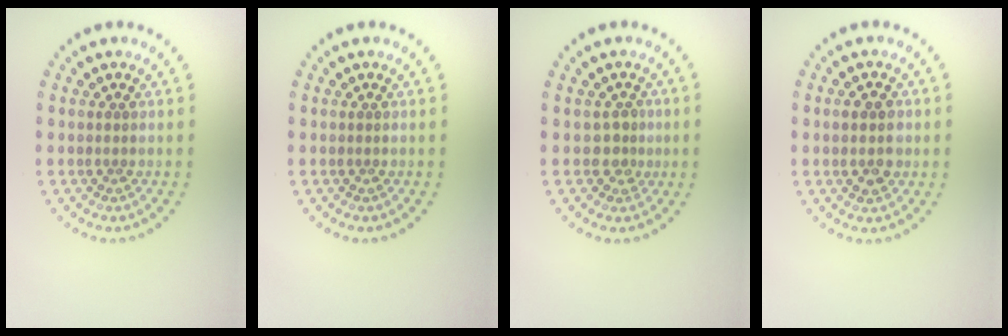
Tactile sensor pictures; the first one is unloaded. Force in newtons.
{"total": 0.0}
{"total": 1.9, "press": 1.4, "slide": 1.2}
{"total": 2.8, "press": 2.8, "slide": 0.0}